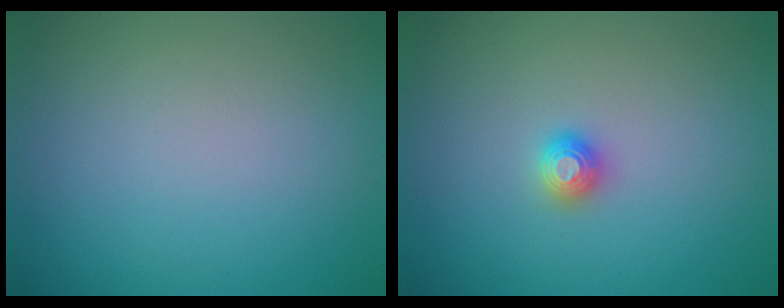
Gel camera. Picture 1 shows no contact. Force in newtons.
{"total": 1.2, "press": 1.2, "slide": 0.1}